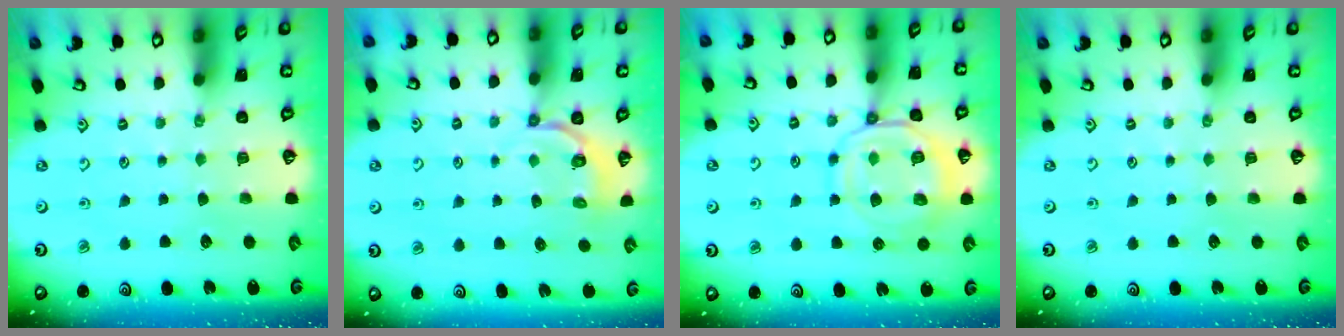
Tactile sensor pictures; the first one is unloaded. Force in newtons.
{"total": 4.1, "press": 3.3, "slide": 2.6}
{"total": 12.7, "press": 12.6, "slide": 1.5}
{"total": 0.0}